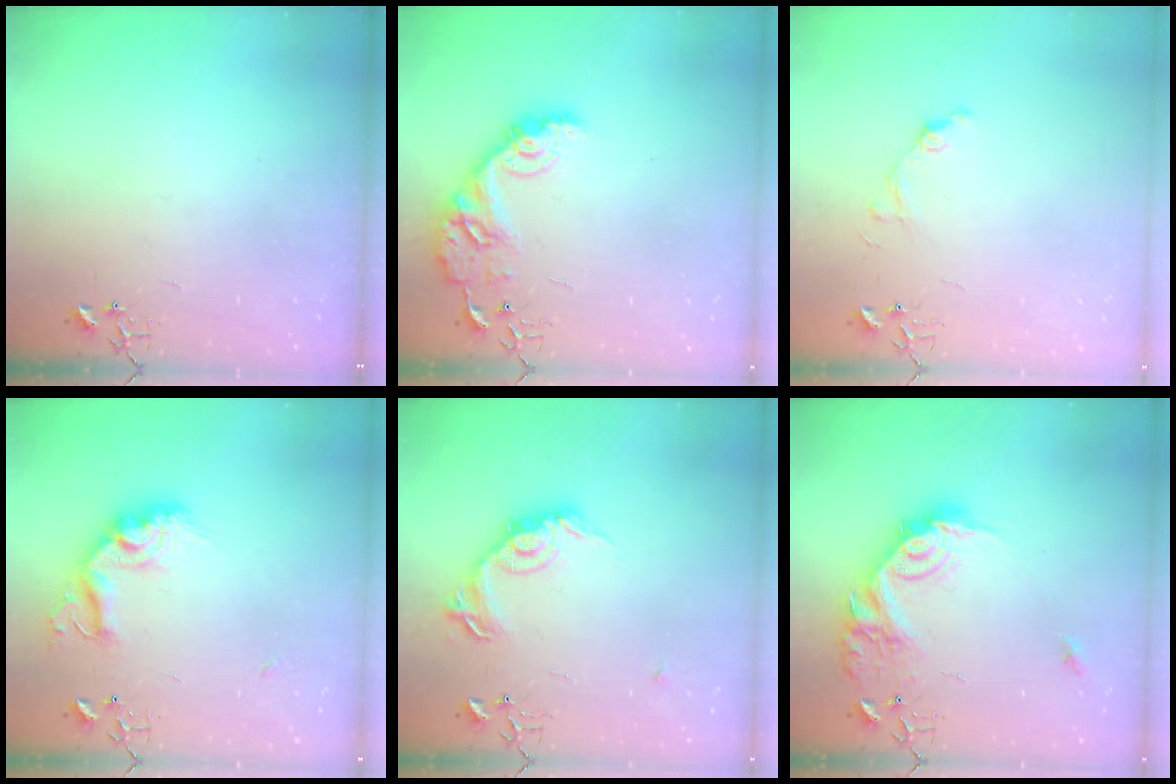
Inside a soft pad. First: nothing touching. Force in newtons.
{"total": 14.5, "press": 14.5, "slide": 1.0}
{"total": 7.9, "press": 7.9, "slide": 0.7}
{"total": 16.9, "press": 16.9, "slide": 1.2}
{"total": 15.0, "press": 15.0, "slide": 0.7}
{"total": 19.2, "press": 19.2, "slide": 1.0}